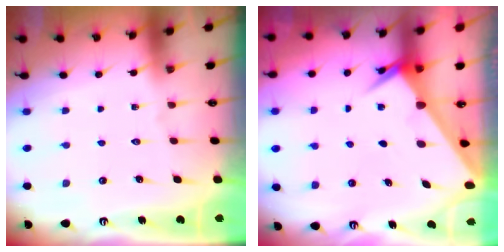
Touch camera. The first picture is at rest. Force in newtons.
{"total": 2.5, "press": 2.5, "slide": 0.2}